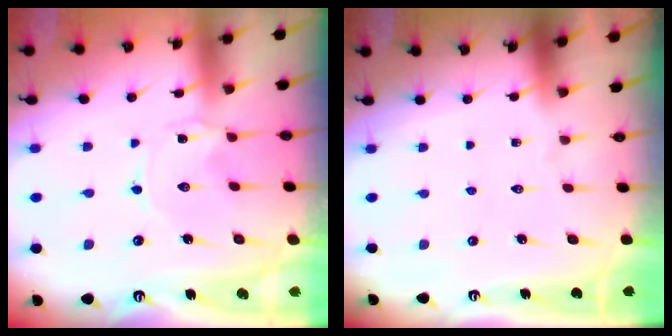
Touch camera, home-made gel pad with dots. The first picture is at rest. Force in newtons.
{"total": 0.0}